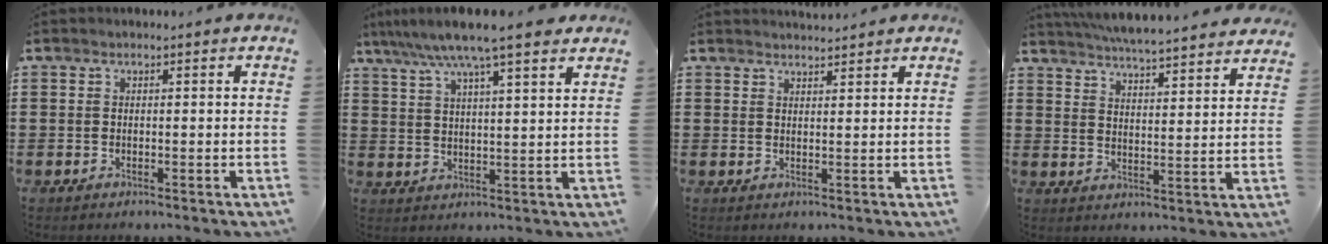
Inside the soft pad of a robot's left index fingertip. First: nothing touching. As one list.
[{"total": 8.4, "force": [6.8, 0.2, 4.9], "torque": [-0.112, -0.019, 0.119]}, {"total": 1.9, "force": [1.9, 0.1, 0.1], "torque": [-0.006, 0.000, 0.037]}, {"total": 5.3, "force": [5.2, -0.4, 1.2], "torque": [-0.044, -0.036, 0.090]}]